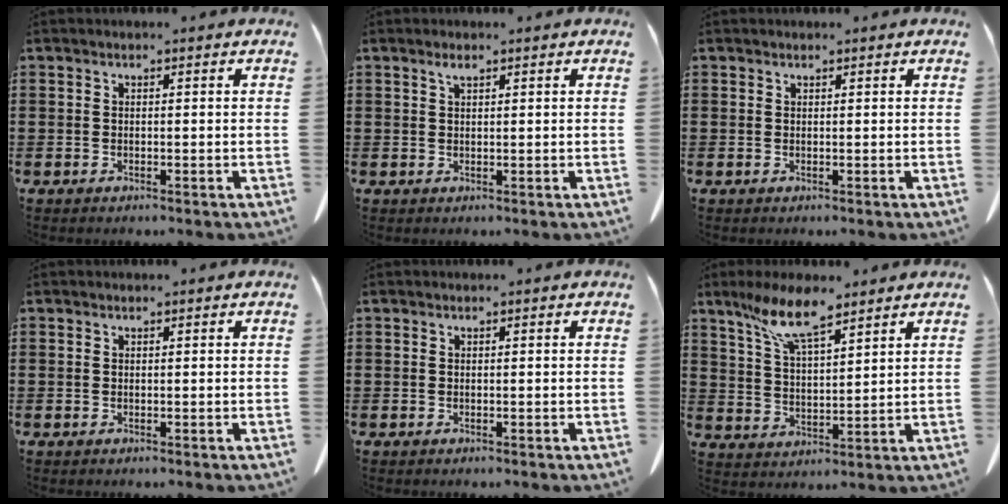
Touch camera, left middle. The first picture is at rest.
{"total": 1.2, "force": [0.8, 0.3, 0.9], "torque": [-0.020, -0.001, 0.015]}
{"total": 0.6, "force": [0.5, 0.3, 0.0], "torque": [-0.003, 0.000, 0.010]}
{"total": 0.0}
{"total": 0.0}
{"total": 8.9, "force": [6.6, 2.2, 5.5], "torque": [-0.125, -0.010, 0.121]}